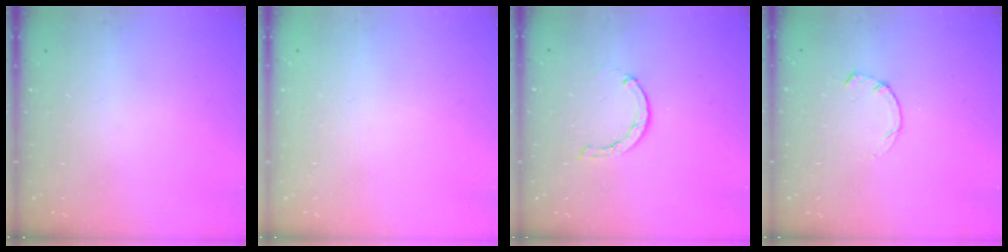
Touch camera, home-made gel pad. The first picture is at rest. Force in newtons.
{"total": 2.4, "press": 2.4, "slide": 0.2}
{"total": 2.1, "press": 2.1, "slide": 0.3}
{"total": 0.5, "press": 0.4, "slide": 0.3}